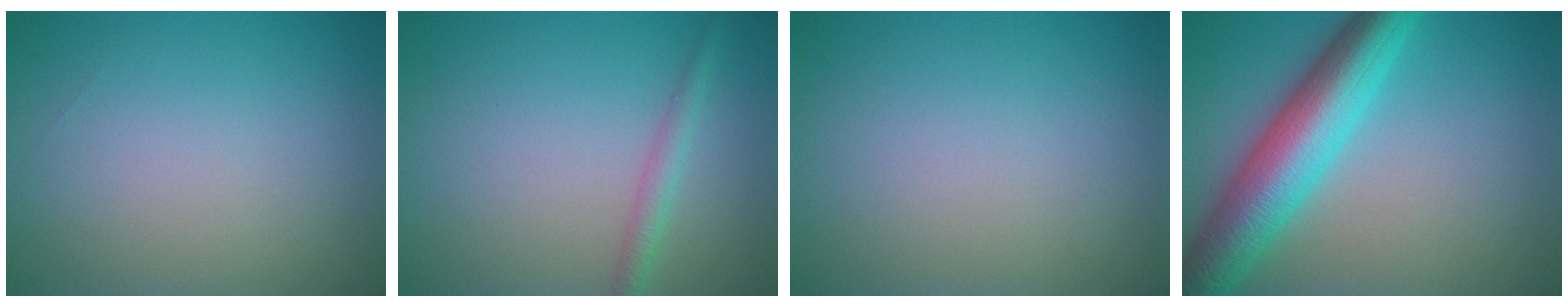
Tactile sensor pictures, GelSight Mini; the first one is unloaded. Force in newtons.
{"total": 1.7, "press": 1.7, "slide": 0.1}
{"total": 0.0}
{"total": 8.9, "press": 8.9, "slide": 0.2}